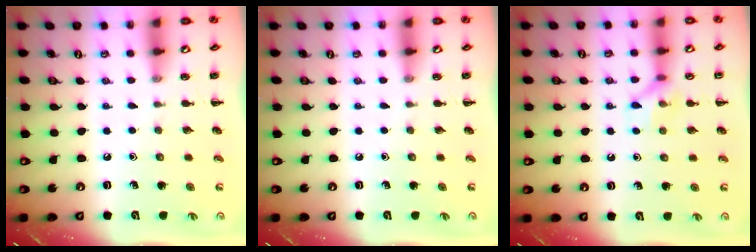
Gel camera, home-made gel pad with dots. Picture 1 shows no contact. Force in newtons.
{"total": 0.0}
{"total": 7.9, "press": 7.9, "slide": 0.6}